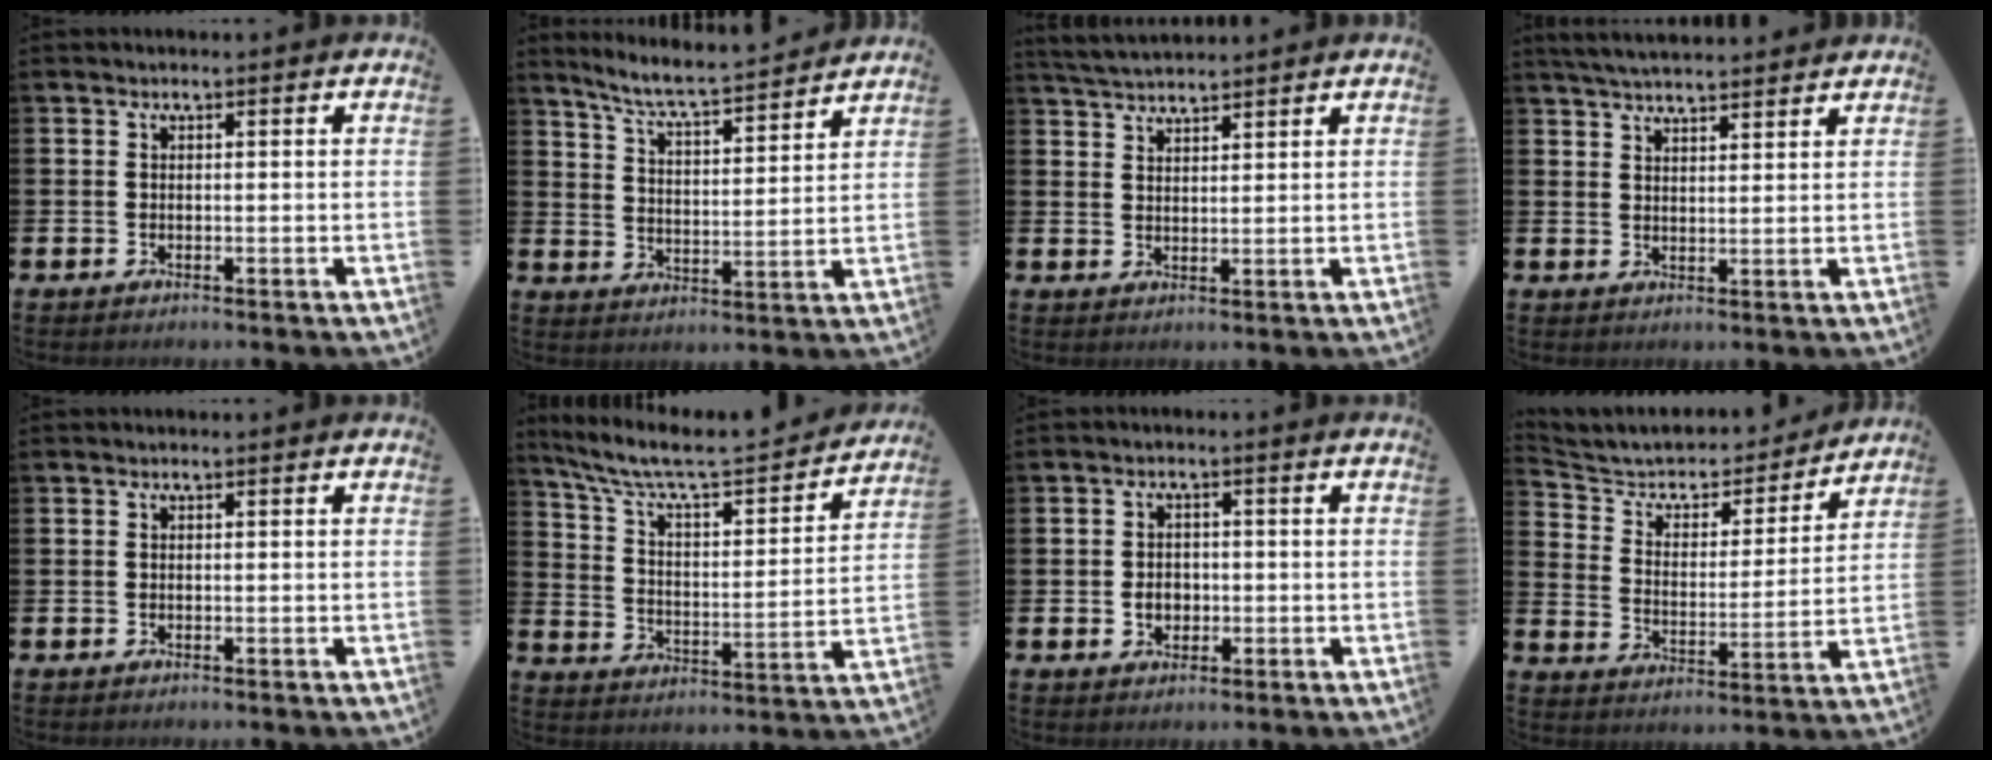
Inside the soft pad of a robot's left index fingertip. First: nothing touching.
{"total": 6.6, "force": [6.3, 0.0, 2.0], "torque": [-0.064, -0.045, 0.107]}
{"total": 3.6, "force": [3.6, 0.4, 0.4], "torque": [-0.024, -0.011, 0.067]}
{"total": 4.2, "force": [4.1, 0.3, 0.6], "torque": [-0.028, -0.014, 0.076]}
{"total": 0.0}
{"total": 8.4, "force": [7.5, 1.6, 3.3], "torque": [-0.100, -0.052, 0.123]}
{"total": 2.5, "force": [-0.5, 2.0, 1.4], "torque": [-0.010, -0.002, -0.016]}
{"total": 6.2, "force": [5.6, 2.2, 1.2], "torque": [-0.063, -0.041, 0.092]}